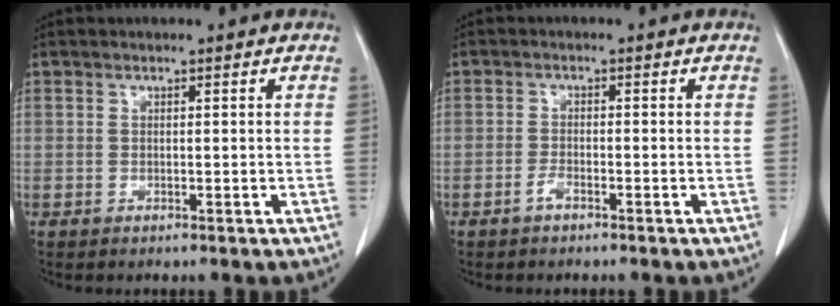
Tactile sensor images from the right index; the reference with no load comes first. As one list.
[{"total": 1.6, "force": [-1.1, 0.4, 1.0], "torque": [-0.020, 0.003, -0.023]}]